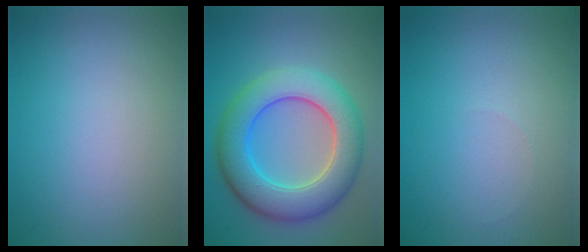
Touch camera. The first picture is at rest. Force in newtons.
{"total": 8.3, "press": 8.3, "slide": 0.6}
{"total": 0.0}